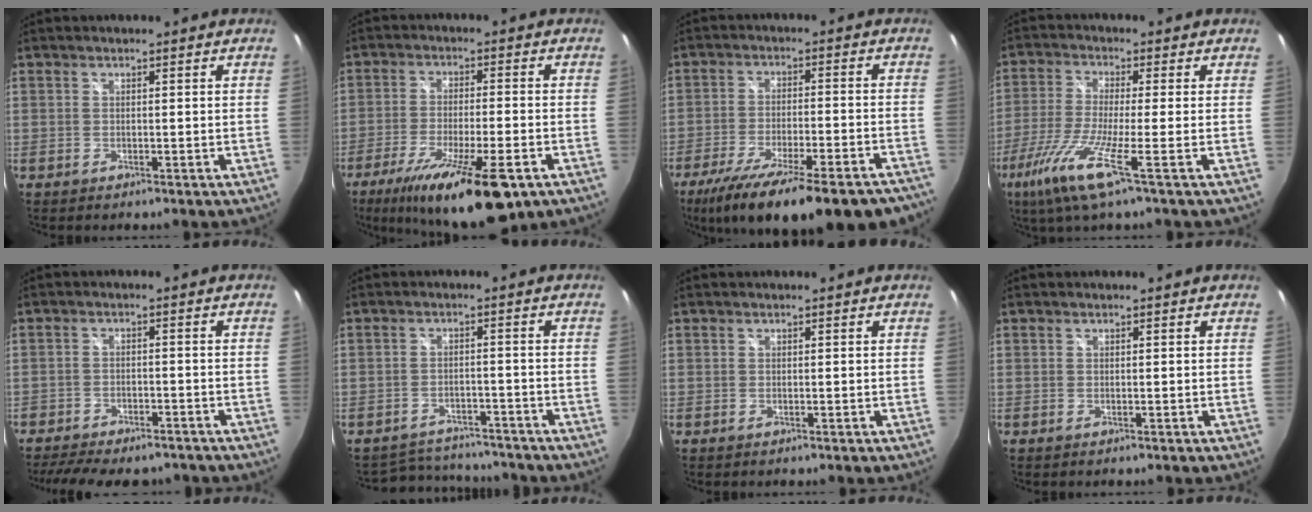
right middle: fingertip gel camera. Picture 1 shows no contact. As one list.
[{"total": 18.0, "force": [-10.9, 4.1, 13.7], "torque": [-0.250, -0.052, -0.176]}, {"total": 26.2, "force": [-20.5, 6.4, 15.0], "torque": [-0.259, -0.055, -0.291]}, {"total": 10.3, "force": [-5.3, -0.3, 8.9], "torque": [-0.211, -0.021, -0.106]}, {"total": 13.0, "force": [-10.7, 4.8, 5.6], "torque": [-0.131, -0.018, -0.154]}, {"total": 9.4, "force": [-8.7, 3.2, 1.6], "torque": [-0.043, 0.017, -0.118]}, {"total": 0.0}, {"total": 0.0}]